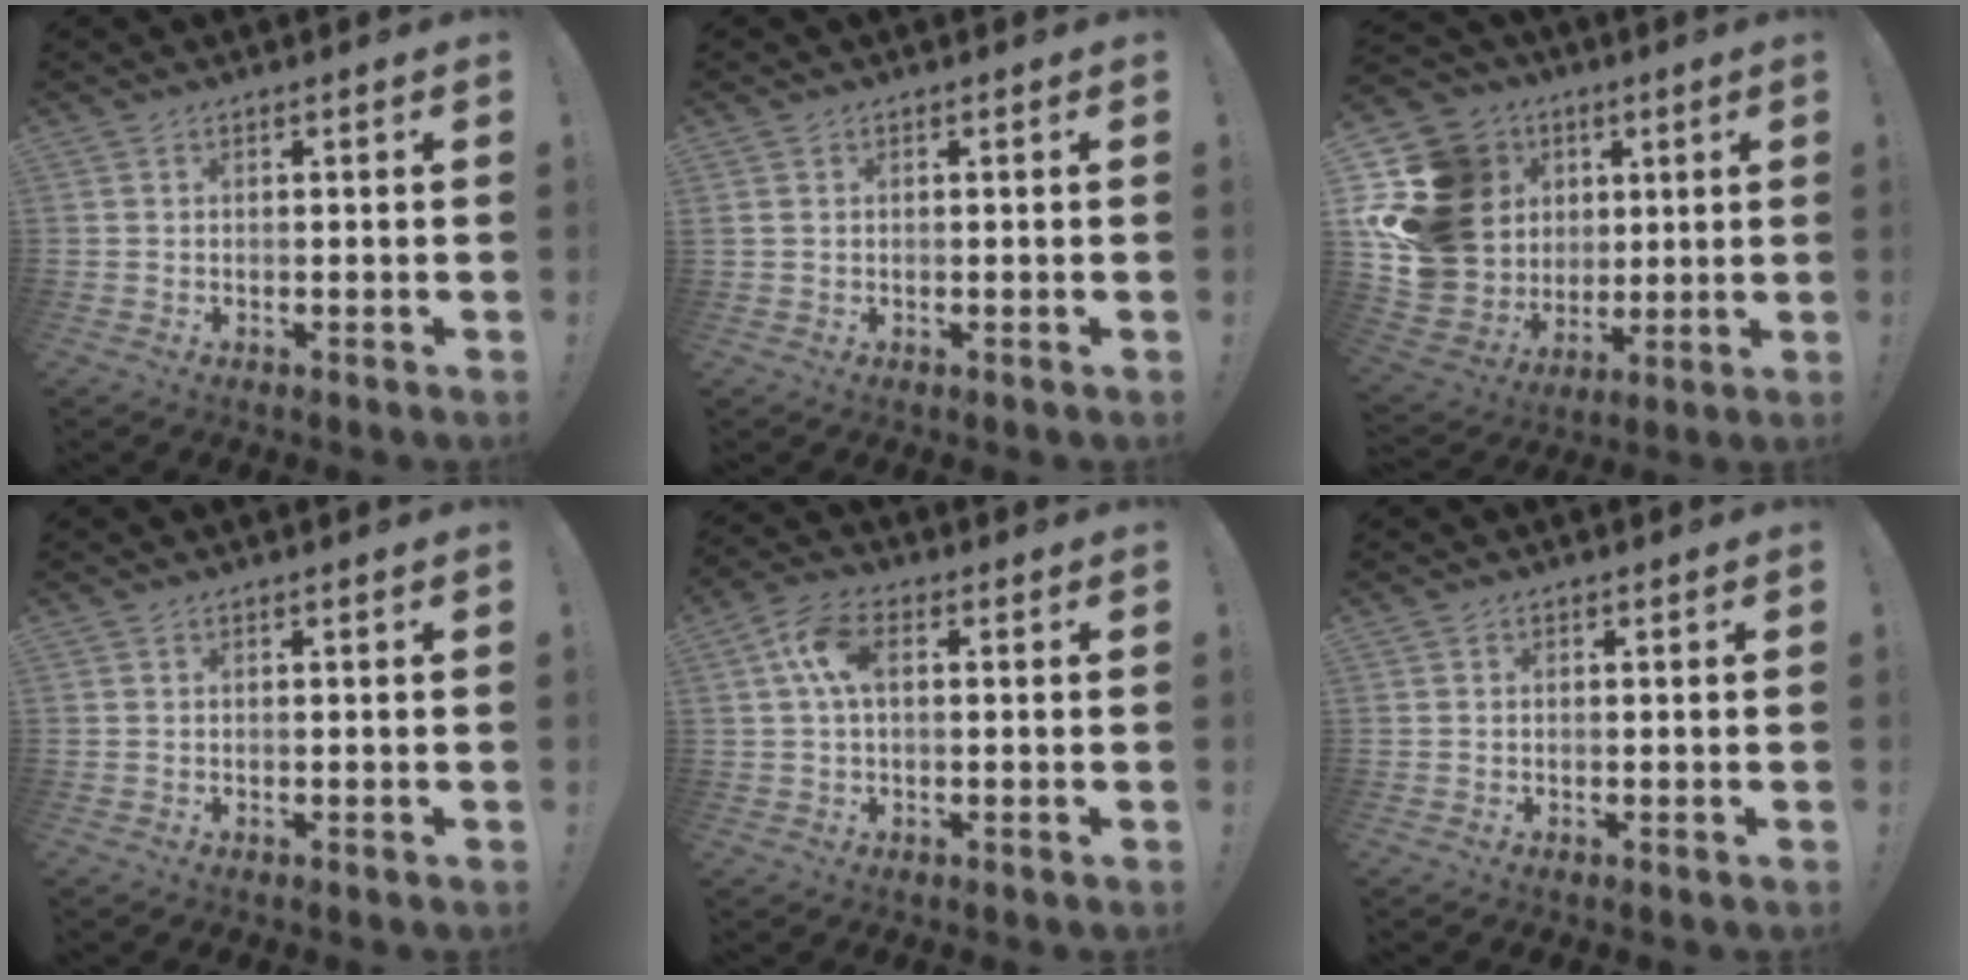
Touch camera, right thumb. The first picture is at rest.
{"total": 0.9, "force": [0.4, 0.6, 0.6], "torque": [-0.017, 0.004, 0.009]}
{"total": 22.5, "force": [4.6, 19.3, 10.8], "torque": [-0.207, -0.023, 0.139]}
{"total": 0.0}
{"total": 8.4, "force": [1.7, 4.8, 6.6], "torque": [-0.129, 0.009, 0.031]}
{"total": 0.0}